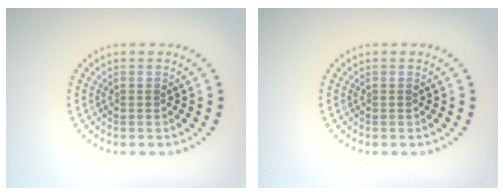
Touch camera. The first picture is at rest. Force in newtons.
{"total": 0.0}